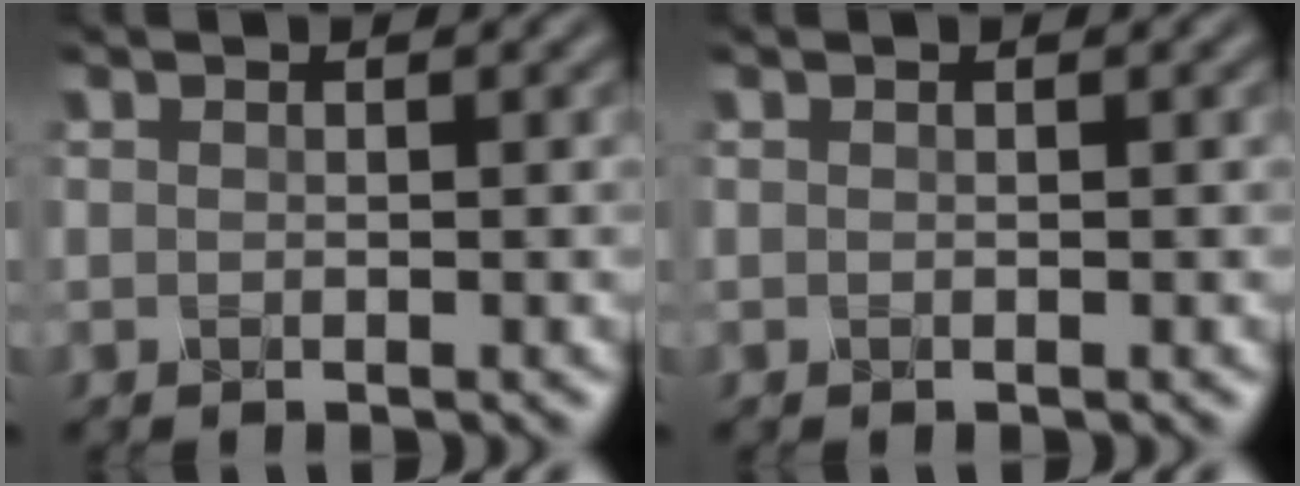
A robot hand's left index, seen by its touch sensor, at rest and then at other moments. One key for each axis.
{"total": 0.0}